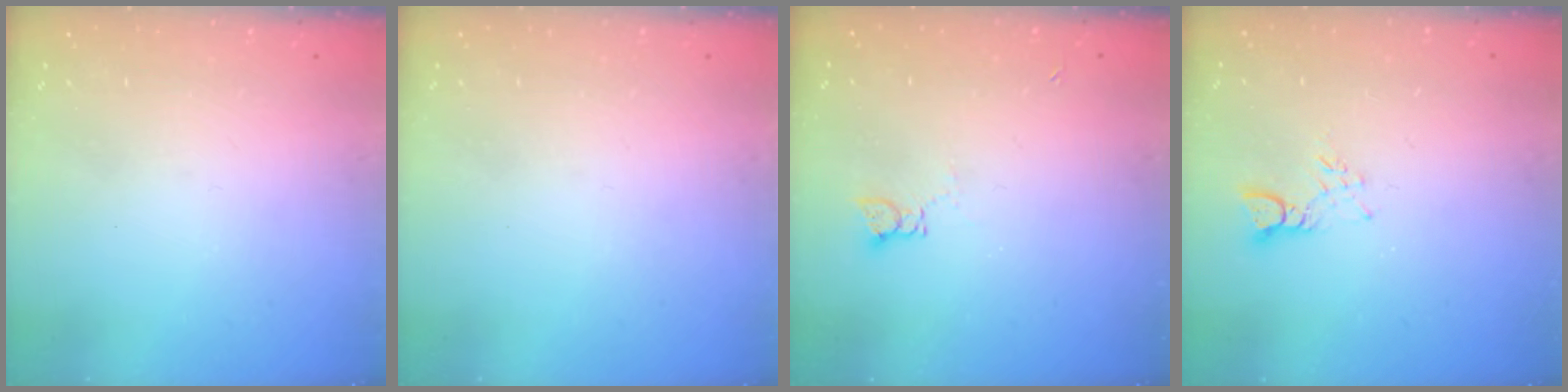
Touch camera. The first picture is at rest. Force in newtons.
{"total": 0.0}
{"total": 1.8, "press": 1.7, "slide": 0.2}
{"total": 3.1, "press": 3.1, "slide": 0.2}